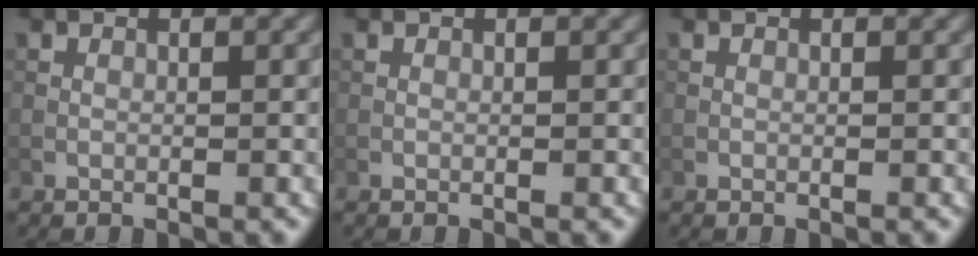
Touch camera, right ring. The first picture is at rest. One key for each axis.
{"total": 0.0}
{"total": 0.0}